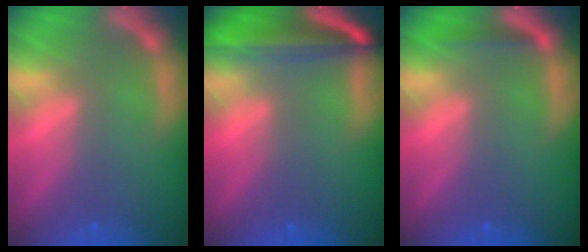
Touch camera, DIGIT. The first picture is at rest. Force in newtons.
{"total": 8.0}
{"total": 1.4}